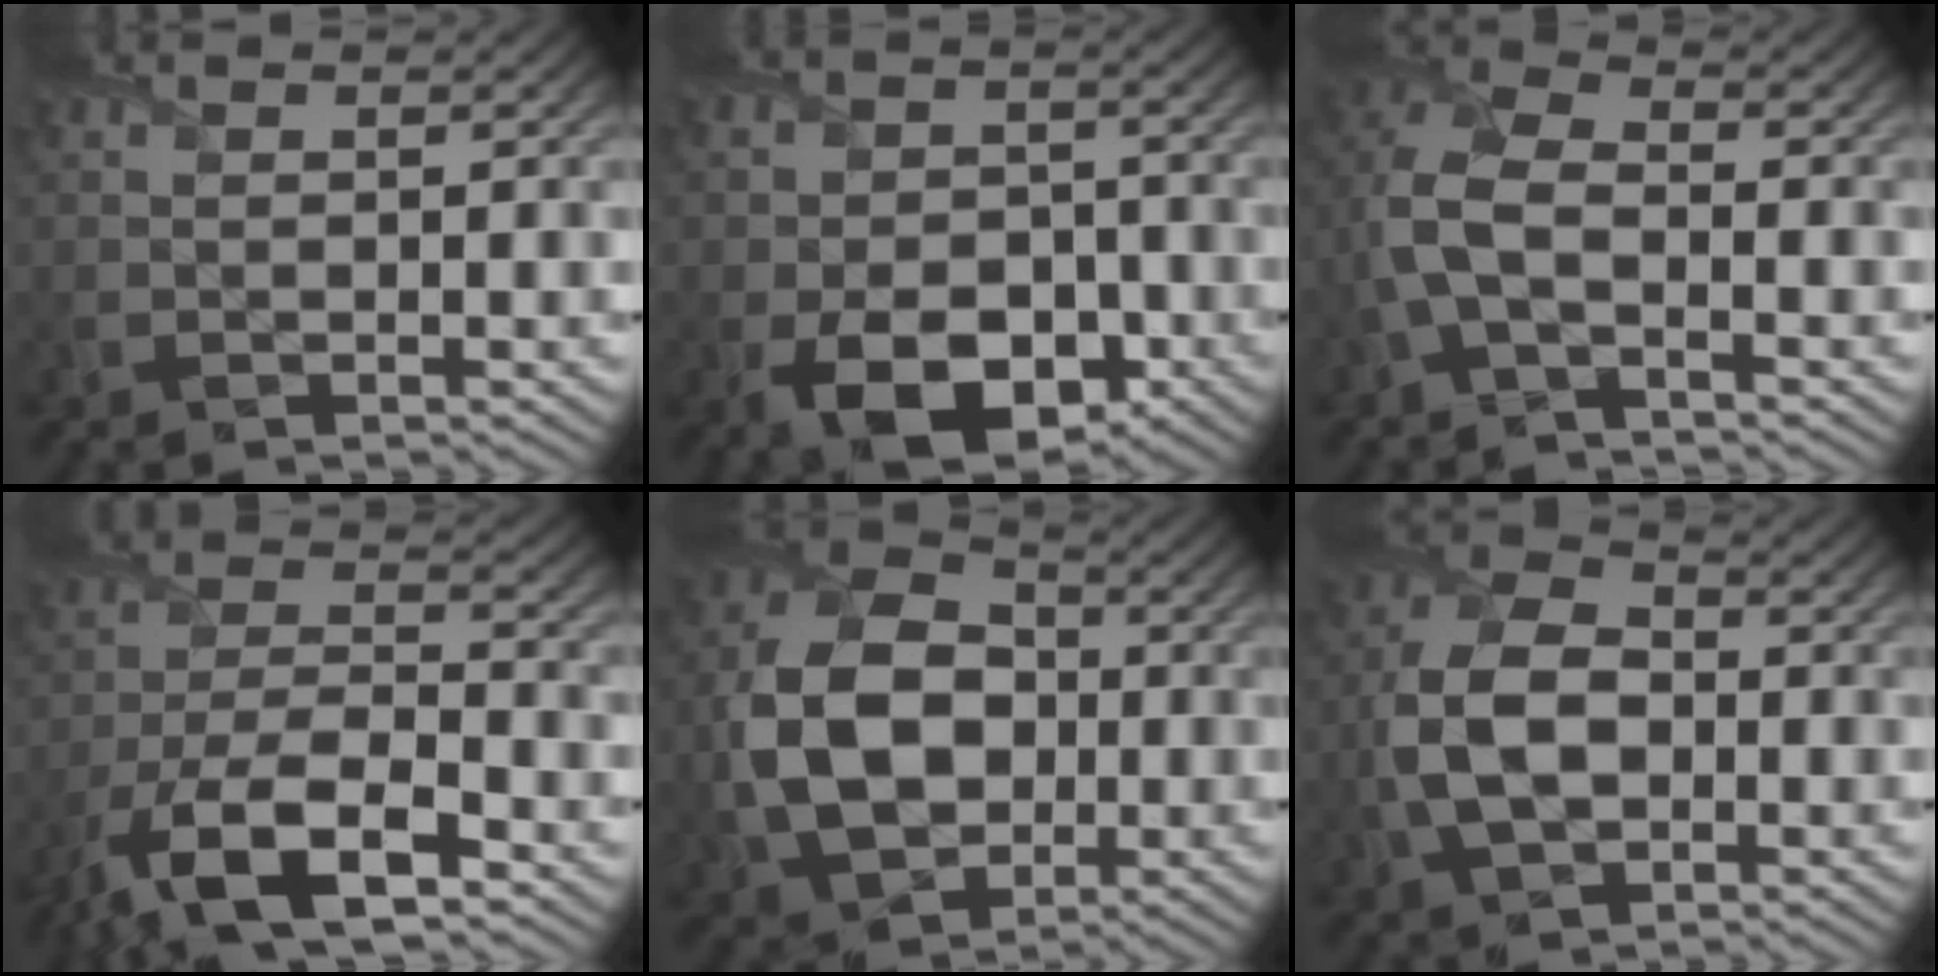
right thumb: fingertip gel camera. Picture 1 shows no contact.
{"total": 10.1, "force": [-4.1, 6.5, 6.5], "torque": [-0.124, -0.027, -0.062]}
{"total": 7.0, "force": [-1.9, 3.7, 5.6], "torque": [-0.143, 0.009, -0.051]}
{"total": 12.6, "force": [-7.8, 4.5, 8.8], "torque": [-0.180, -0.009, -0.165]}
{"total": 13.3, "force": [-1.6, 9.7, 9.0], "torque": [-0.205, -0.003, -0.033]}
{"total": 9.4, "force": [-1.6, 5.9, 7.1], "torque": [-0.167, 0.001, -0.036]}